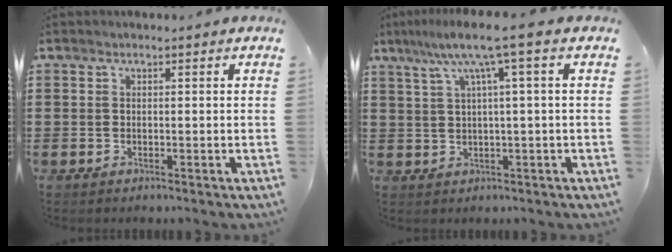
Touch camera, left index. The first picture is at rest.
{"total": 7.3, "force": [2.7, -0.2, 6.8], "torque": [-0.138, 0.001, 0.040]}